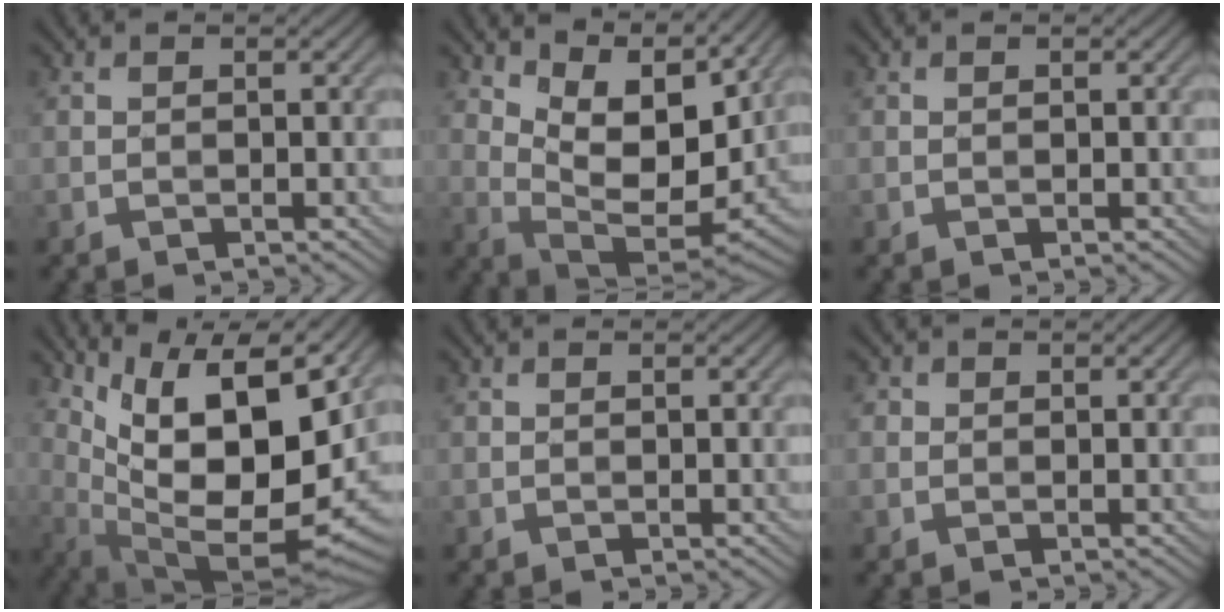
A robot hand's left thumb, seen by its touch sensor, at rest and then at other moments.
{"total": 11.6, "force": [6.4, 5.2, 8.2], "torque": [-0.169, -0.002, 0.122]}
{"total": 0.0}
{"total": 16.1, "force": [5.9, 6.4, 13.5], "torque": [-0.237, 0.018, 0.117]}
{"total": 0.0}
{"total": 1.2, "force": [0.4, 1.1, 0.3], "torque": [-0.005, 0.000, 0.004]}